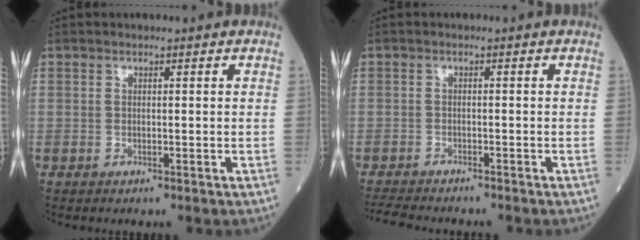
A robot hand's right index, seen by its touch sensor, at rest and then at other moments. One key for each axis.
{"total": 5.6, "fx": -5.3, "fy": 1.0, "fz": 1.6, "tx": -0.025, "ty": -0.017, "tz": -0.090}